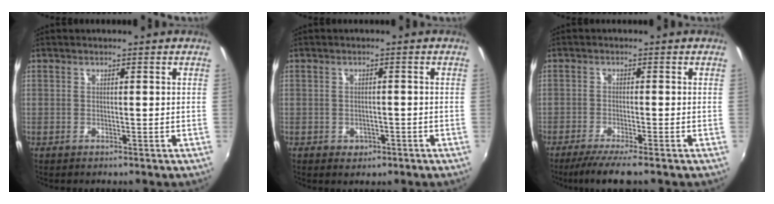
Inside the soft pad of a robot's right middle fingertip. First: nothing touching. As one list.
[{"total": 2.8, "force": [-1.3, 2.2, 1.2], "torque": [-0.026, -0.003, -0.013]}, {"total": 5.5, "force": [-4.4, -0.1, 3.3], "torque": [-0.076, -0.018, -0.075]}]